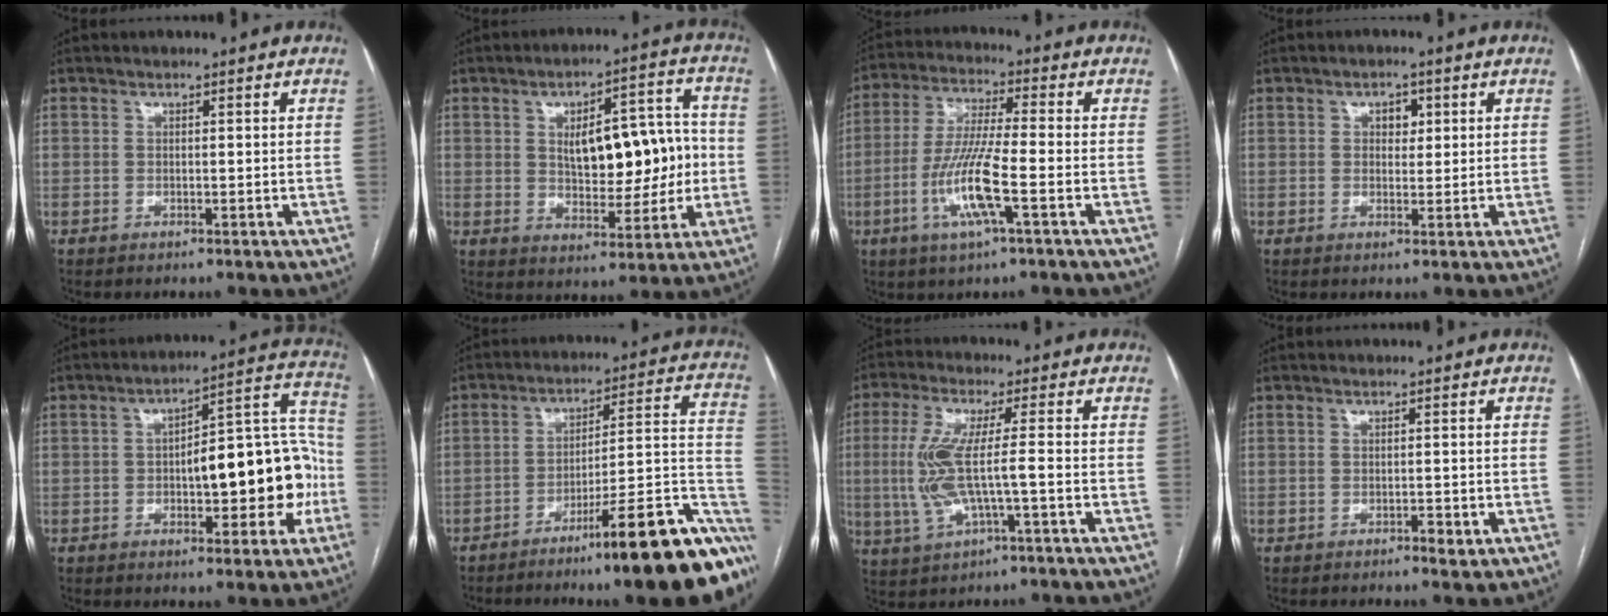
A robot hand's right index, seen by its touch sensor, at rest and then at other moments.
{"total": 13.2, "force": [0.6, 5.7, 11.9], "torque": [-0.167, 0.026, 0.020]}
{"total": 10.9, "force": [-3.6, 0.5, 10.3], "torque": [-0.211, -0.009, -0.072]}
{"total": 2.4, "force": [0.8, 1.6, 1.6], "torque": [-0.019, 0.006, 0.012]}
{"total": 17.2, "force": [-2.9, 5.9, 15.9], "torque": [-0.204, 0.047, -0.033]}
{"total": 22.0, "force": [-13.3, 2.8, 17.2], "torque": [-0.125, 0.047, -0.195]}
{"total": 9.0, "force": [-1.2, 1.0, 8.9], "torque": [-0.195, 0.001, -0.023]}
{"total": 1.1, "force": [-0.3, 0.5, 0.9], "torque": [-0.014, 0.001, -0.002]}